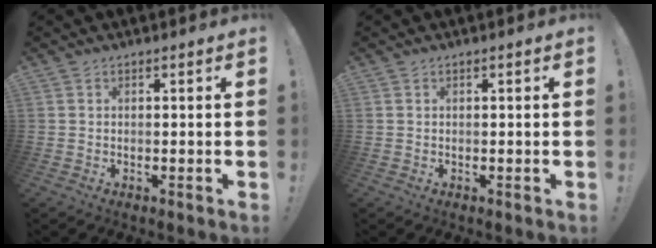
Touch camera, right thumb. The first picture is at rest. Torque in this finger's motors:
{"motor_torque": [-0.56, 0.01, 0.28, -0.18, 0.03]}